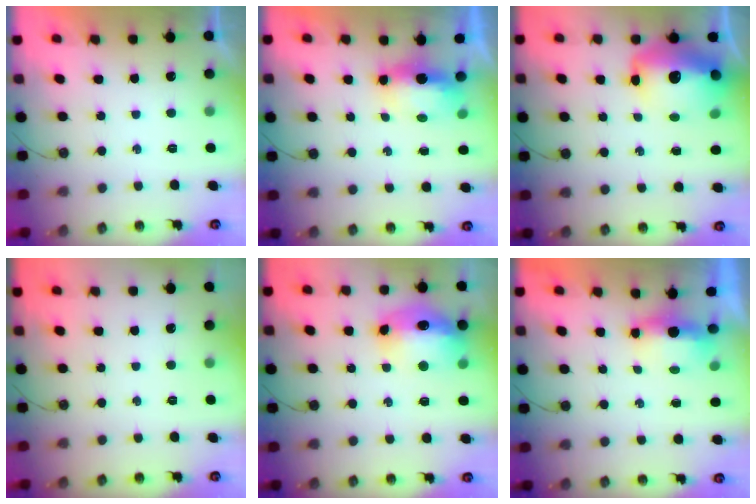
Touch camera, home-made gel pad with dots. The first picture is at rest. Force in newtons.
{"total": 6.5, "press": 6.5, "slide": 0.7}
{"total": 19.6, "press": 19.4, "slide": 2.2}
{"total": 0.0}
{"total": 15.7, "press": 15.6, "slide": 1.5}
{"total": 5.1, "press": 4.9, "slide": 1.3}